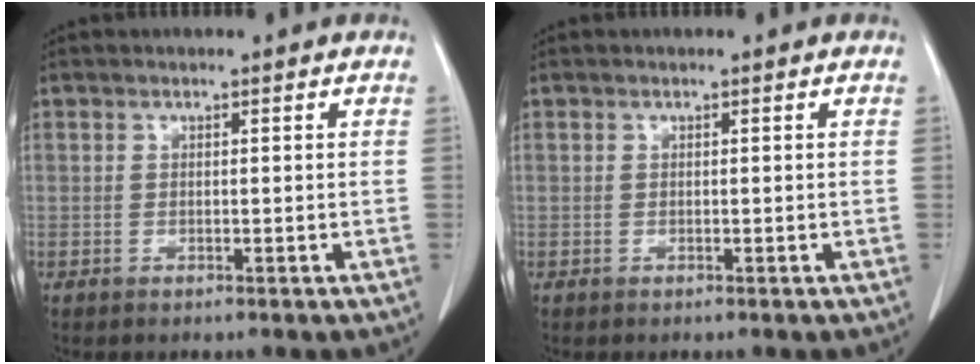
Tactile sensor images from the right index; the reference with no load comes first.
{"total": 0.0}